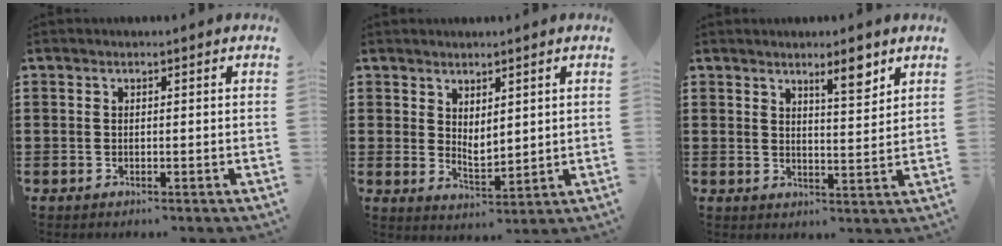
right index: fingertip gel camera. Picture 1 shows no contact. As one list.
[{"total": 2.9, "force": [2.6, 1.2, 0.6], "torque": [-0.020, -0.005, 0.050]}, {"total": 5.0, "force": [3.7, 0.9, 3.2], "torque": [-0.045, -0.009, 0.059]}]